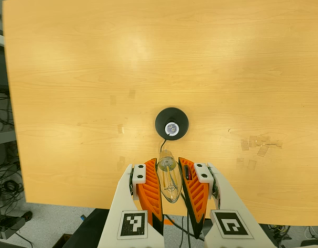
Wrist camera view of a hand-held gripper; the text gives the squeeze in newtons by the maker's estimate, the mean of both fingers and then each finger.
{"total": 20.3, "left": 22.1, "right": 18.5}